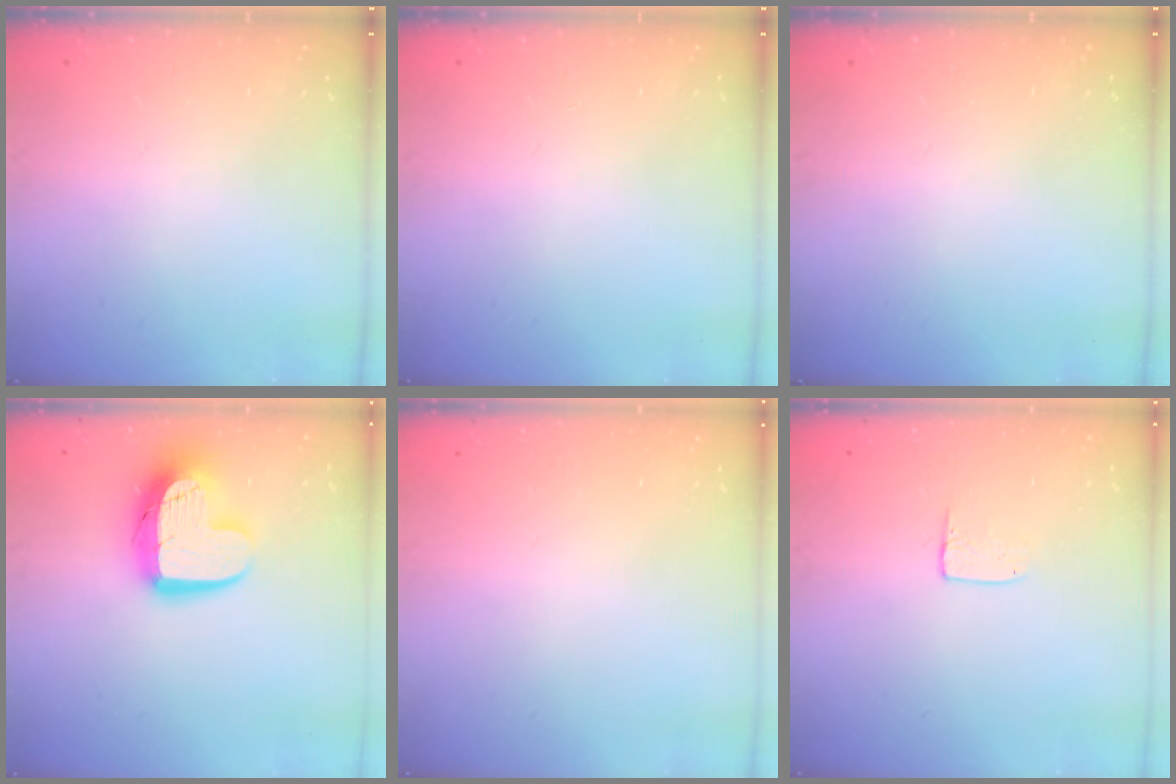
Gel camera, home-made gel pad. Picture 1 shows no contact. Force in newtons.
{"total": 0.0}
{"total": 0.0}
{"total": 14.3, "press": 14.3, "slide": 1.2}
{"total": 0.0}
{"total": 5.8, "press": 5.8, "slide": 0.4}